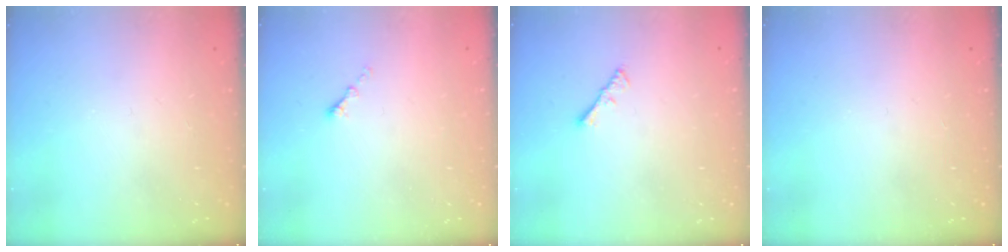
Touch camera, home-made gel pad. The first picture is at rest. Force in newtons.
{"total": 1.1, "press": 1.0, "slide": 0.5}
{"total": 1.3, "press": 1.2, "slide": 0.4}
{"total": 0.0}